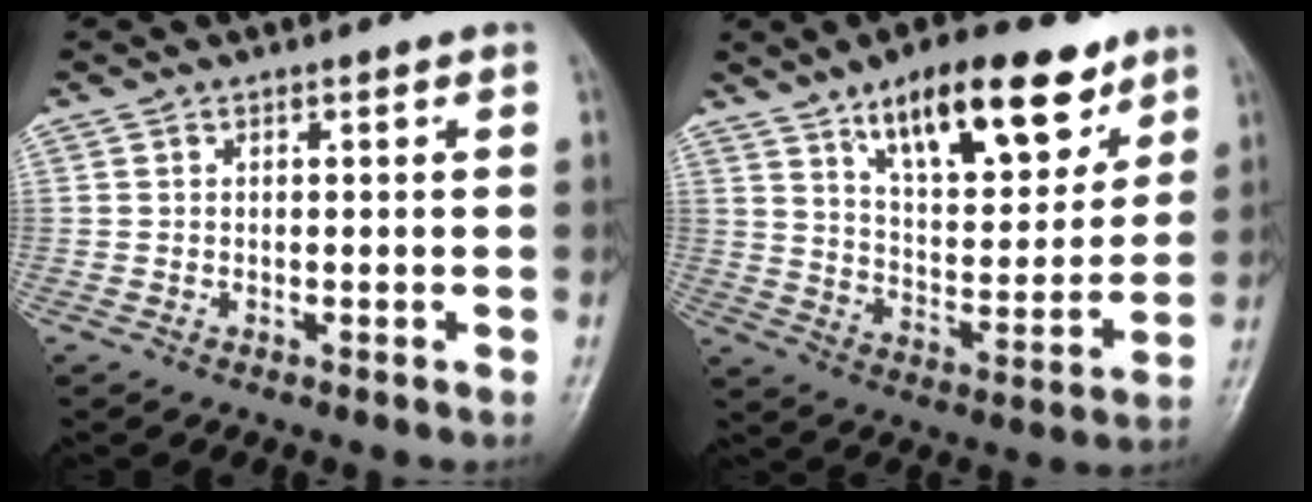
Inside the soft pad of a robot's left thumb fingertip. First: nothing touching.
{"total": 18.8, "force": [11.5, 7.4, 12.9], "torque": [-0.155, -0.057, 0.190]}